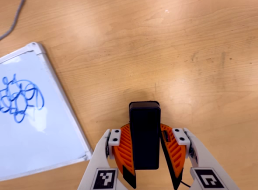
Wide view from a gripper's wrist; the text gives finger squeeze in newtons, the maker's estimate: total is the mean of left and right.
{"total": 6.3, "left": 5.7, "right": 6.9}